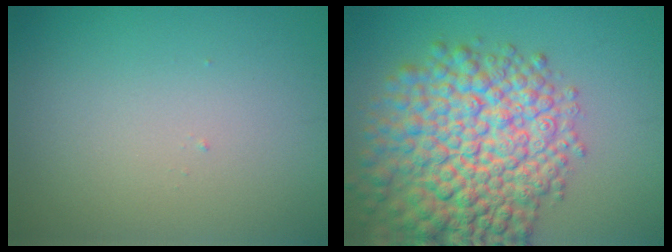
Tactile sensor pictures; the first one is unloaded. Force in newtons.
{"total": 11.9, "press": 11.9, "slide": 0.3}